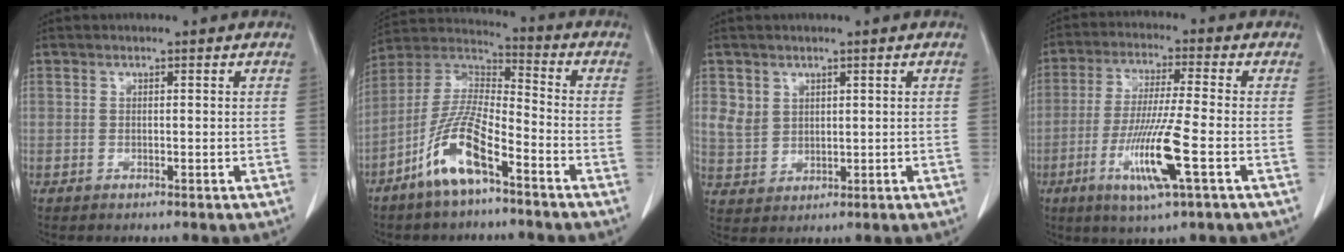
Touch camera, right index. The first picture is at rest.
{"total": 11.6, "force": [-6.5, 2.5, 9.3], "torque": [-0.196, -0.004, -0.129]}
{"total": 4.1, "force": [1.8, 3.5, 1.1], "torque": [-0.020, 0.003, 0.047]}
{"total": 11.3, "force": [-3.9, -0.2, 10.6], "torque": [-0.208, -0.019, -0.074]}